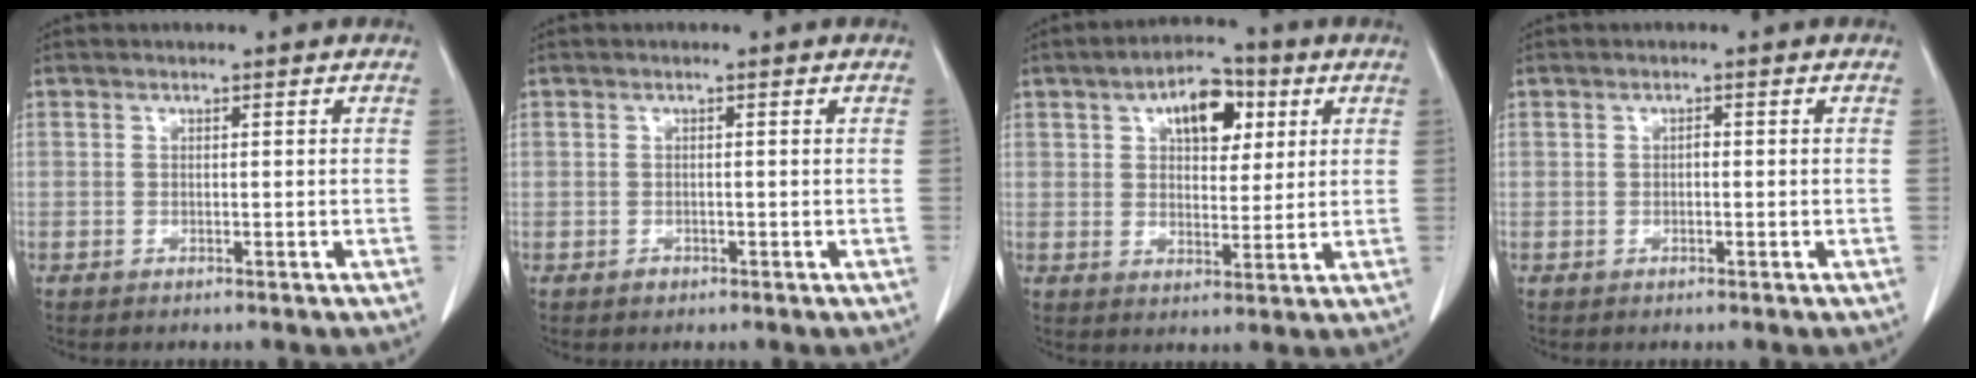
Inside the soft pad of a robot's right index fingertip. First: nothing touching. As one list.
[{"total": 1.6, "force": [-0.7, 1.4, 0.5], "torque": [-0.007, 0.003, -0.007]}, {"total": 10.3, "force": [3.9, 5.6, 7.6], "torque": [-0.129, 0.026, 0.066]}, {"total": 1.1, "force": [0.0, 0.7, 0.9], "torque": [-0.018, 0.003, -0.001]}]